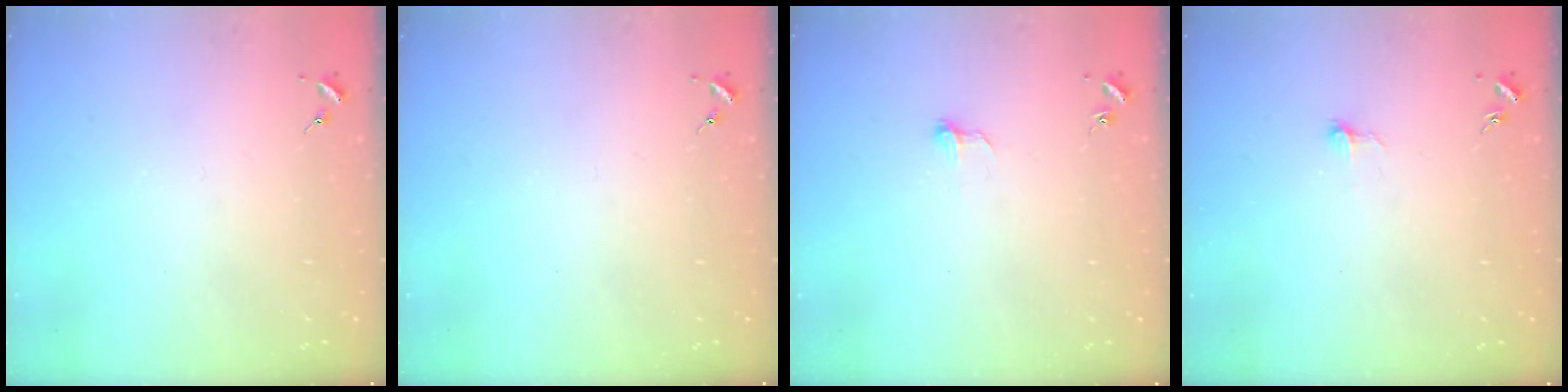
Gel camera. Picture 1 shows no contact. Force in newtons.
{"total": 0.0}
{"total": 5.3, "press": 5.2, "slide": 0.4}
{"total": 4.7, "press": 4.7, "slide": 0.4}